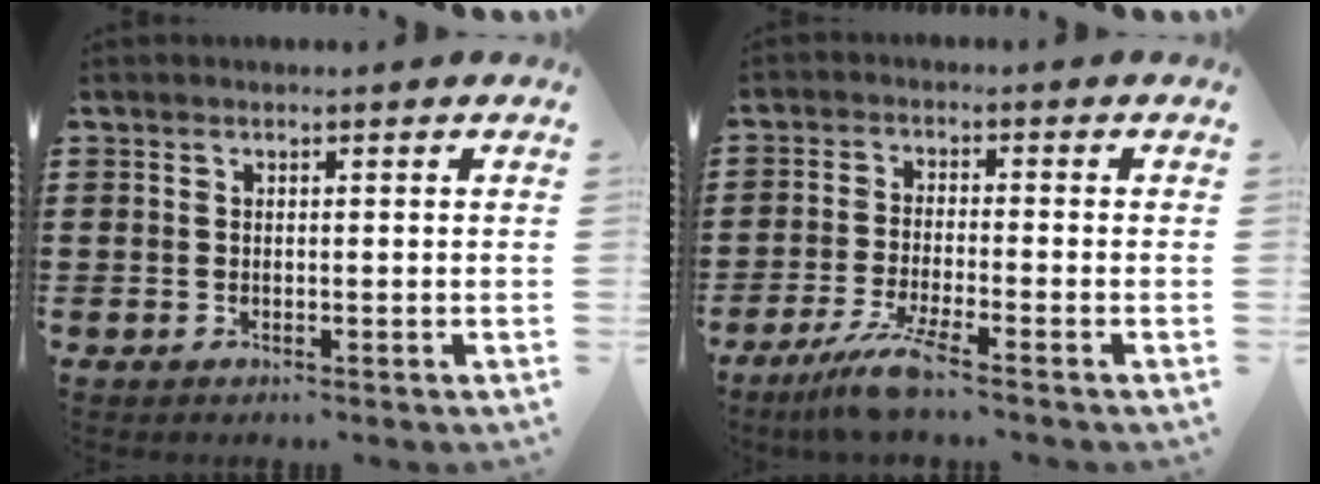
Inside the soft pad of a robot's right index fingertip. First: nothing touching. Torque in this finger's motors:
{"motor_torque": [0.34, -0.23, 0.16, 0.04]}